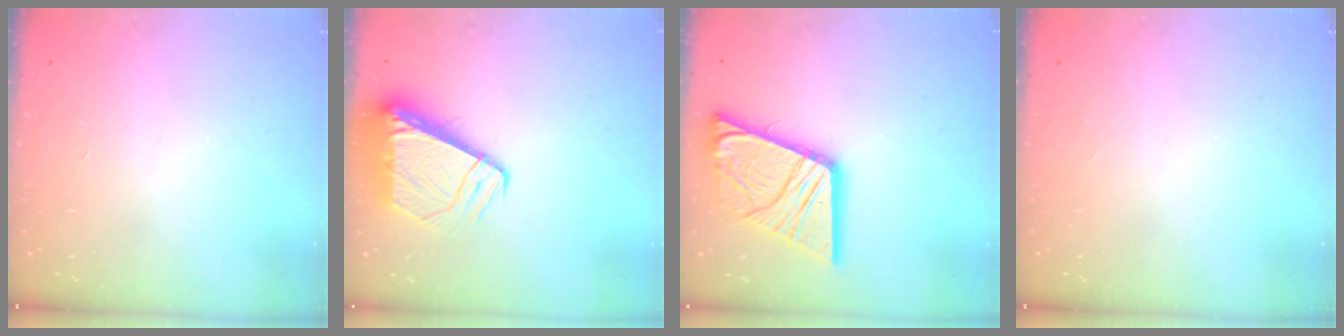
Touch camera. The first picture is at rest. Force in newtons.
{"total": 9.1, "press": 9.1, "slide": 1.1}
{"total": 21.7, "press": 21.6, "slide": 2.4}
{"total": 0.0}